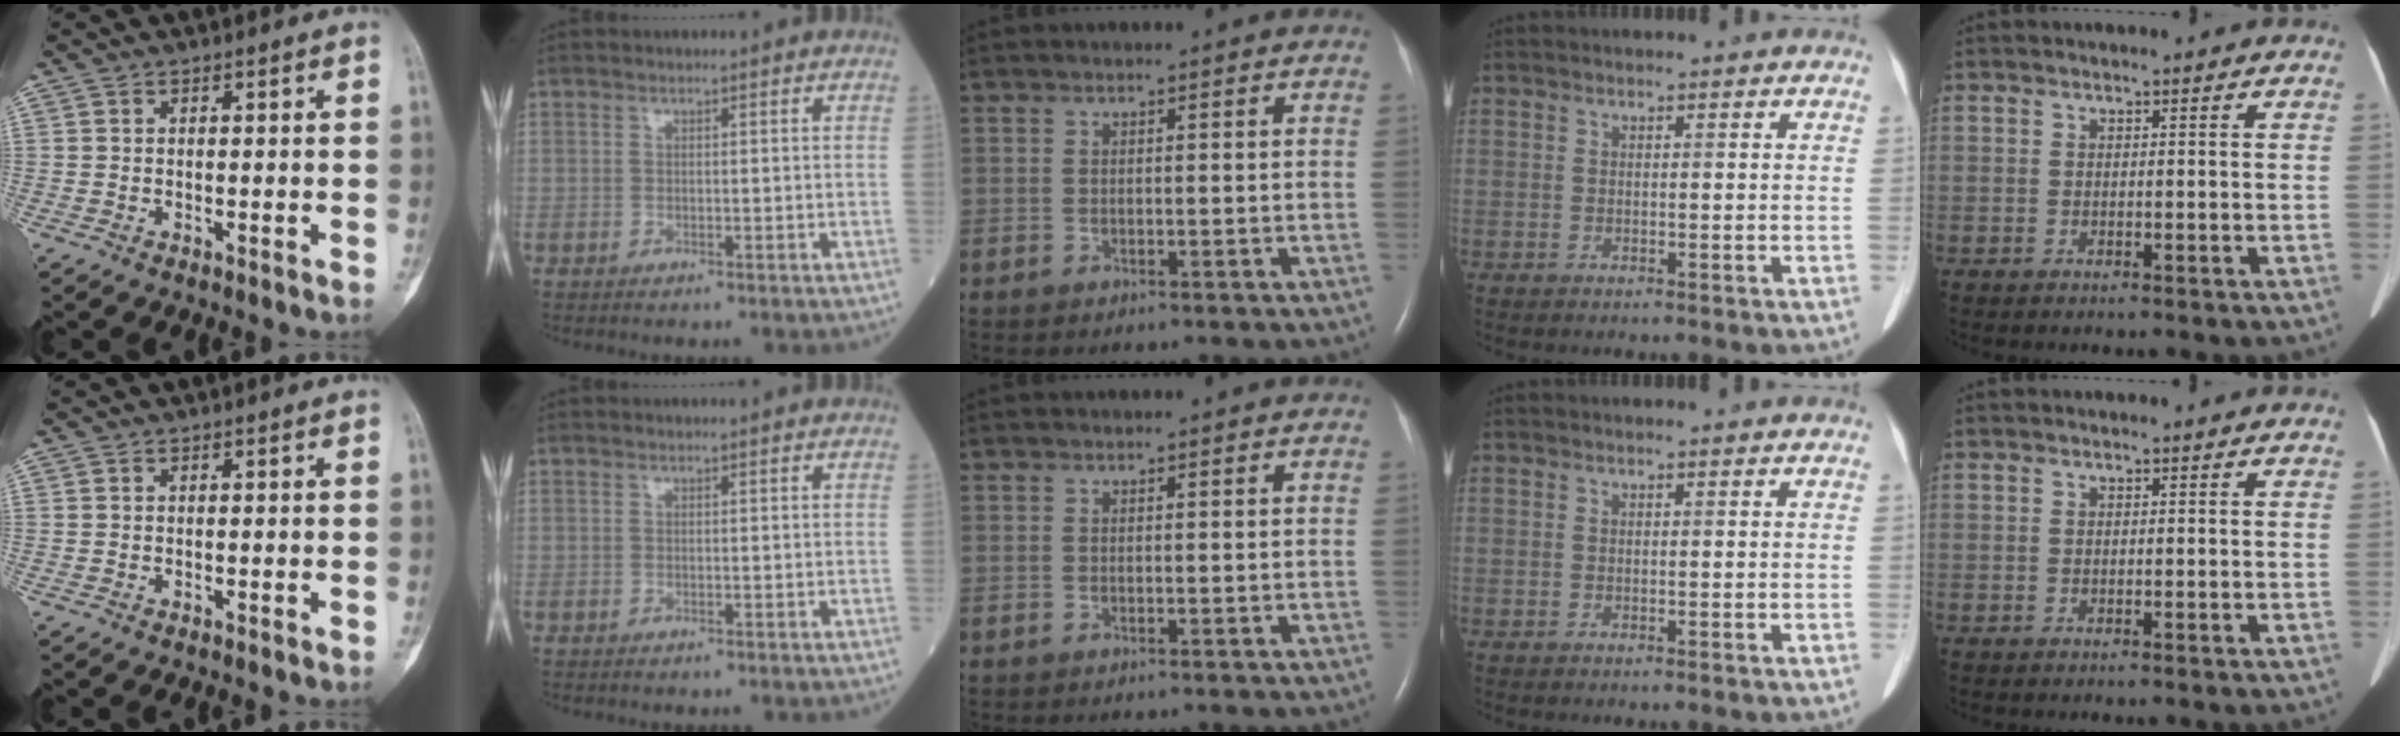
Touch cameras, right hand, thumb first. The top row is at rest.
{}